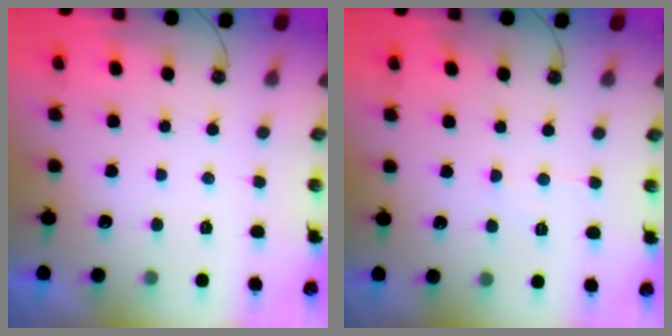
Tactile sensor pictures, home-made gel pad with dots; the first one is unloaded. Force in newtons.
{"total": 5.6, "press": 5.6, "slide": 0.7}